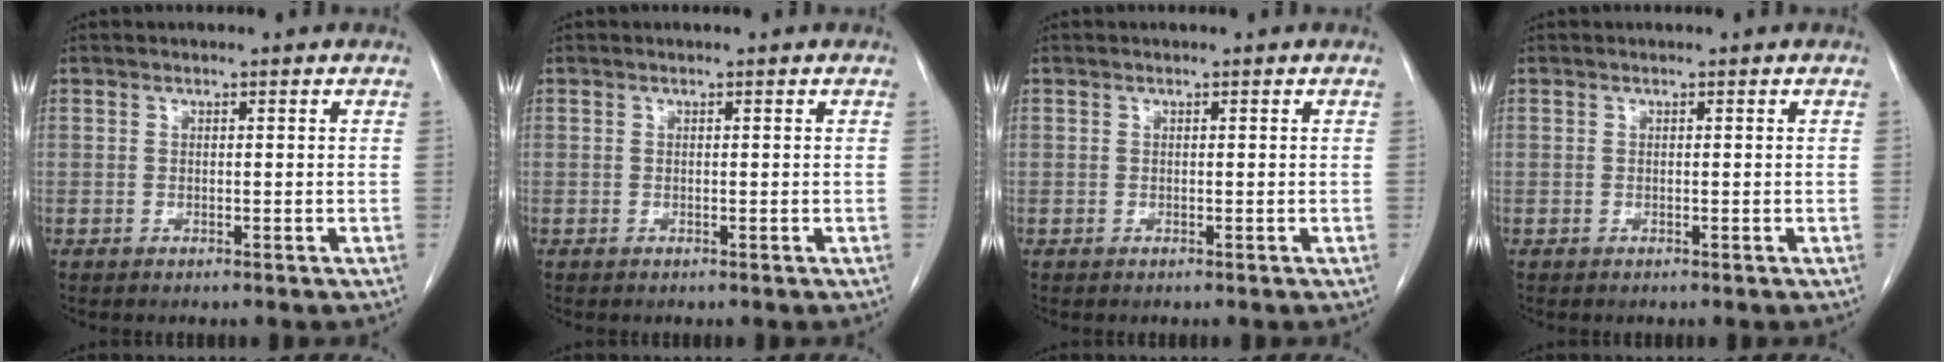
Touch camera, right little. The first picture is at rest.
{"total": 0.0}
{"total": 0.0}
{"total": 0.0}